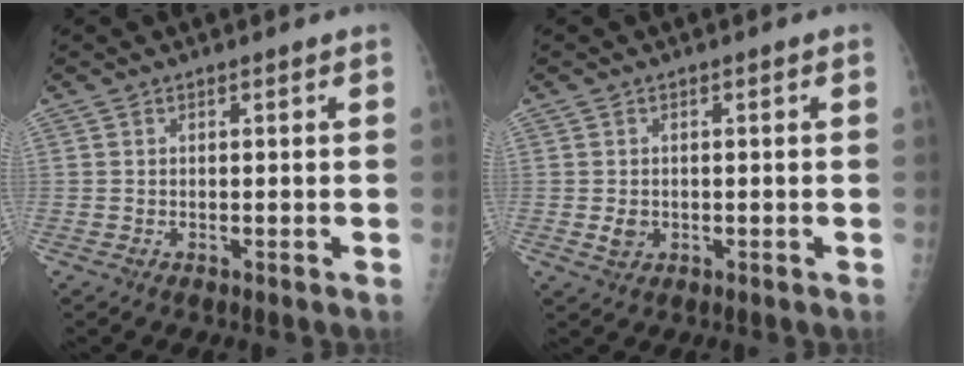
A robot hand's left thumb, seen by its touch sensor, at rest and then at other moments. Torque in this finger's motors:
{"motor_torque": [-0.31, 0.10, -0.01, -0.06, 0.01]}